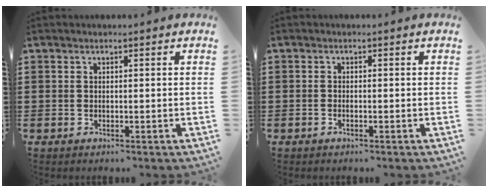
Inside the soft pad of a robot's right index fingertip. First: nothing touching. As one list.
[{"total": 0.6, "force": [-0.4, 0.1, 0.5], "torque": [-0.010, -0.003, -0.006]}]